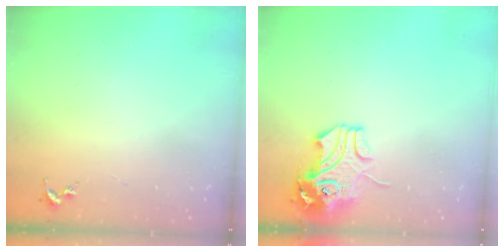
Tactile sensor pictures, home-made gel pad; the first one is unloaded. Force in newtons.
{"total": 11.5, "press": 11.3, "slide": 1.8}